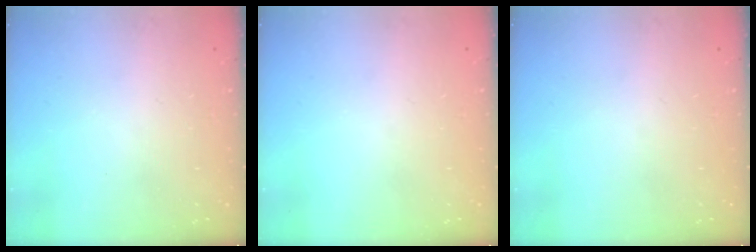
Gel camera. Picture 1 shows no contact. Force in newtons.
{"total": 0.0}
{"total": 0.0}